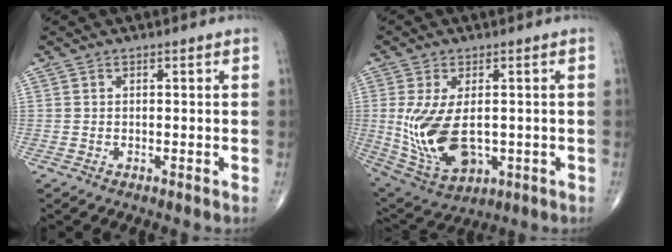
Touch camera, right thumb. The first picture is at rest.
{"total": 14.3, "force": [-1.0, 8.1, 11.7], "torque": [-0.232, -0.011, 0.007]}